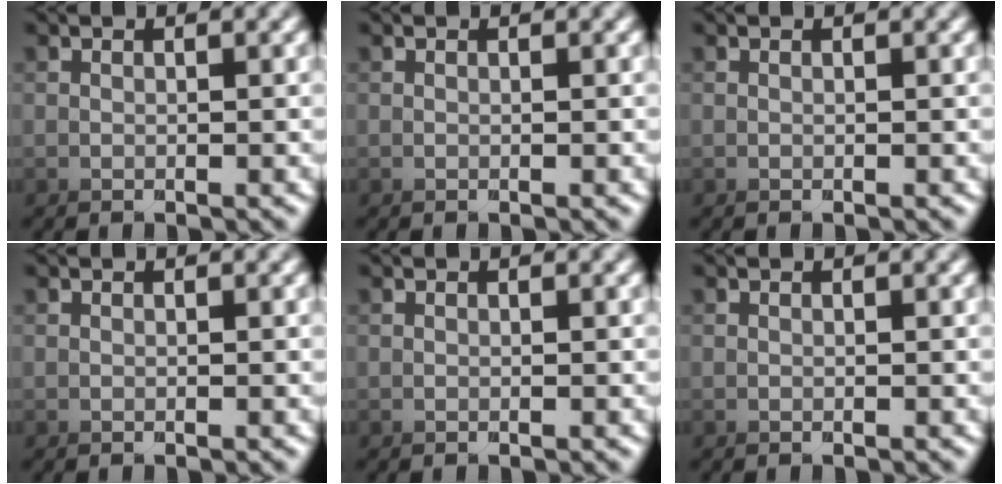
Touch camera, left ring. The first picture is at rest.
{"total": 0.0}
{"total": 0.0}
{"total": 0.0}
{"total": 0.0}
{"total": 0.0}